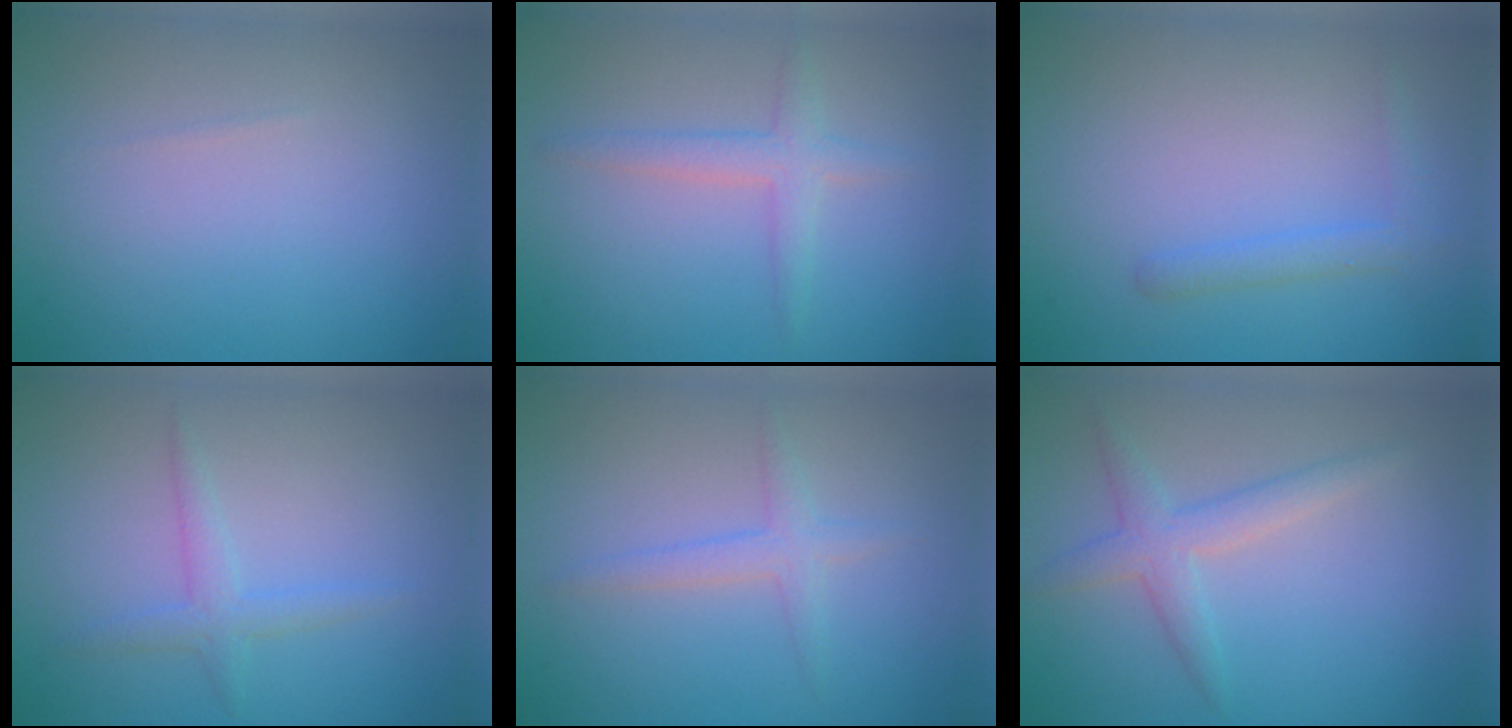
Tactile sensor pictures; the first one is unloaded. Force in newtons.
{"total": 2.2, "press": 2.2, "slide": 0.0}
{"total": 1.7, "press": 1.7, "slide": 0.1}
{"total": 1.9, "press": 1.9, "slide": 0.1}
{"total": 1.9, "press": 1.9, "slide": 0.1}
{"total": 2.7, "press": 2.7, "slide": 0.1}